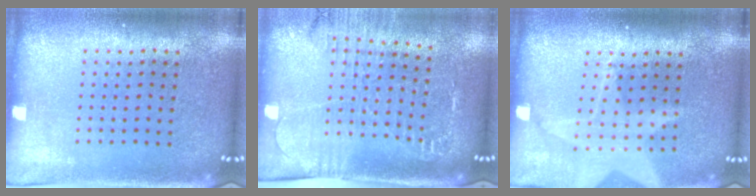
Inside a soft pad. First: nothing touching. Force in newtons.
{"total": 1.9, "press": 1.9, "slide": 0.4}
{"total": 1.8, "press": 1.5, "slide": 1.1}